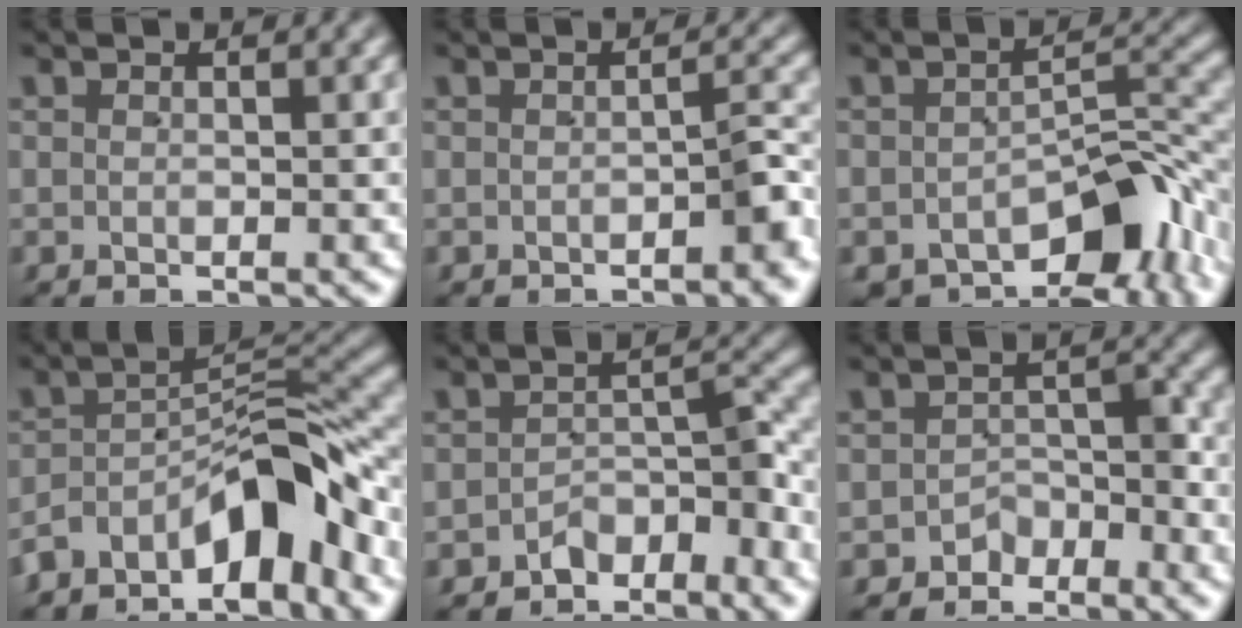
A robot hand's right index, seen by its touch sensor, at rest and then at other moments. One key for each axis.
{"total": 2.2, "fx": -1.4, "fy": 0.5, "fz": 1.6, "tx": -0.019, "ty": 0.002, "tz": -0.023}
{"total": 10.8, "fx": -7.0, "fy": 5.6, "fz": 6.1, "tx": -0.081, "ty": -0.026, "tz": -0.096}
{"total": 7.0, "fx": -4.7, "fy": 2.6, "fz": 4.5, "tx": -0.059, "ty": 0.009, "tz": -0.078}
{"total": 3.5, "fx": -3.1, "fy": 1.1, "fz": 1.3, "tx": -0.006, "ty": 0.007, "tz": -0.057}
{"total": 3.0, "fx": -2.5, "fy": 1.7, "fz": 0.5, "tx": 0.002, "ty": 0.002, "tz": -0.045}